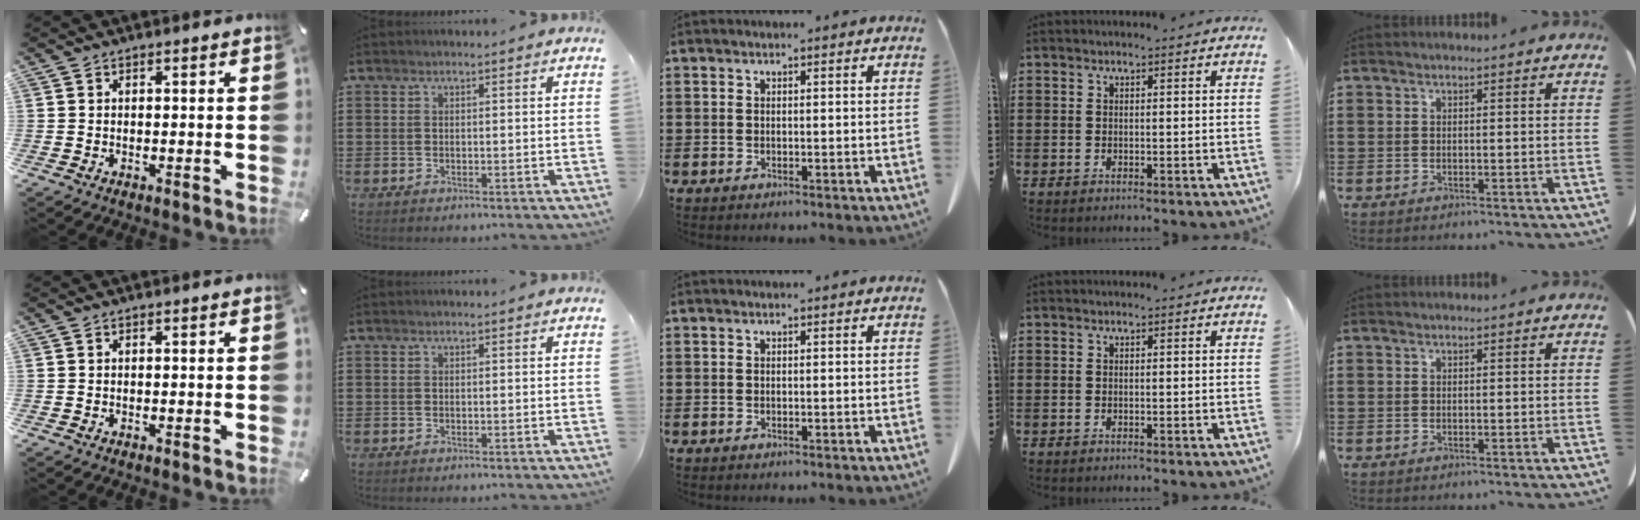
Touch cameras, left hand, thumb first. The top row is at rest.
{}